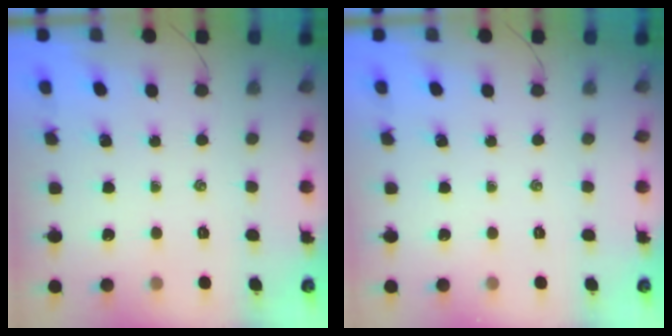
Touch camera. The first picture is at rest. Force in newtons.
{"total": 0.0}